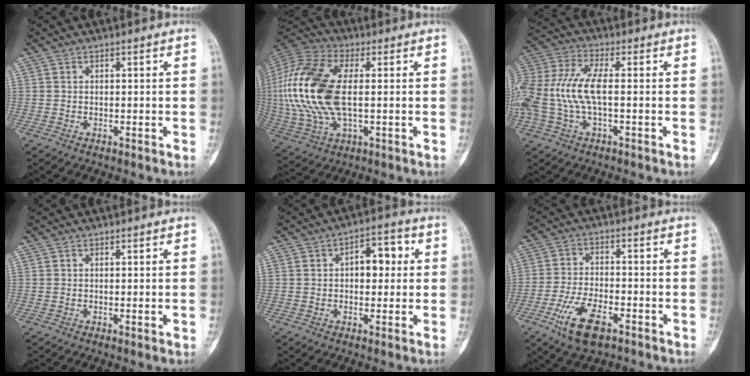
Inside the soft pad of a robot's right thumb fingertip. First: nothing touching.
{"total": 21.3, "force": [0.8, 10.9, 18.3], "torque": [-0.414, 0.007, 0.012]}
{"total": 14.1, "force": [-1.0, 6.0, 12.7], "torque": [-0.313, 0.029, -0.021]}
{"total": 1.5, "force": [-0.2, 0.4, 1.4], "torque": [-0.017, -0.002, -0.001]}
{"total": 6.9, "force": [0.9, 4.2, 5.4], "torque": [-0.050, 0.019, 0.008]}
{"total": 10.3, "force": [-5.4, 4.6, 7.5], "torque": [-0.148, 0.016, -0.095]}